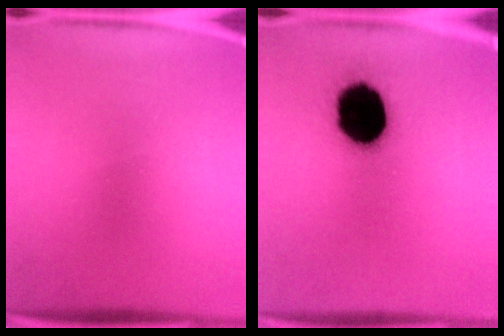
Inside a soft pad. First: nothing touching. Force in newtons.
{"total": 19.4}